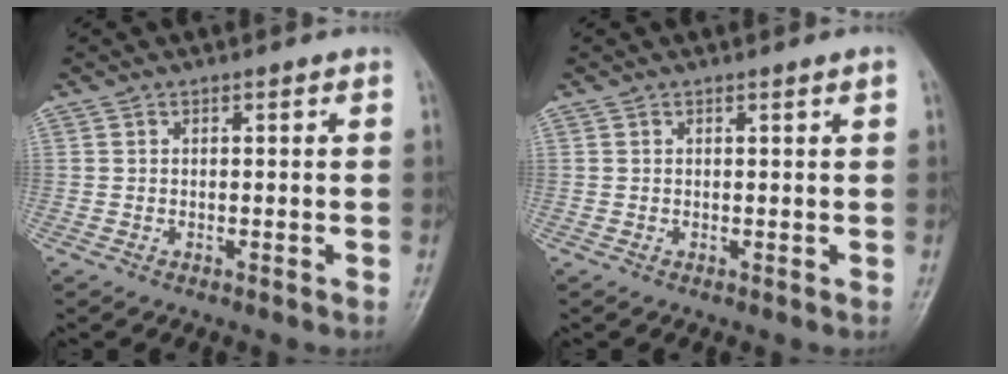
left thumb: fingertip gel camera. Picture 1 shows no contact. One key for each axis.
{"total": 0.8, "fx": 0.5, "fy": -0.1, "fz": 0.6, "tx": -0.011, "ty": -0.002, "tz": 0.007}